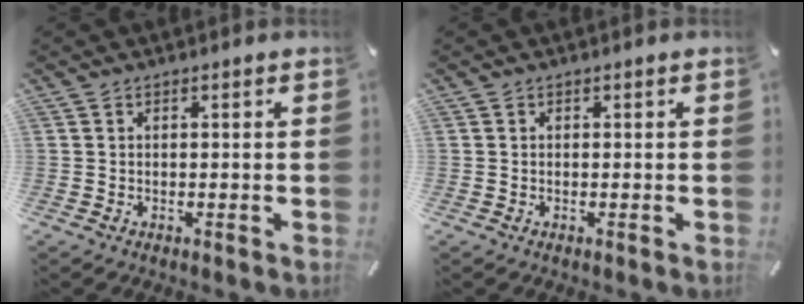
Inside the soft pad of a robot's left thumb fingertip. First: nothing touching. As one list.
[{"total": 0.0}]